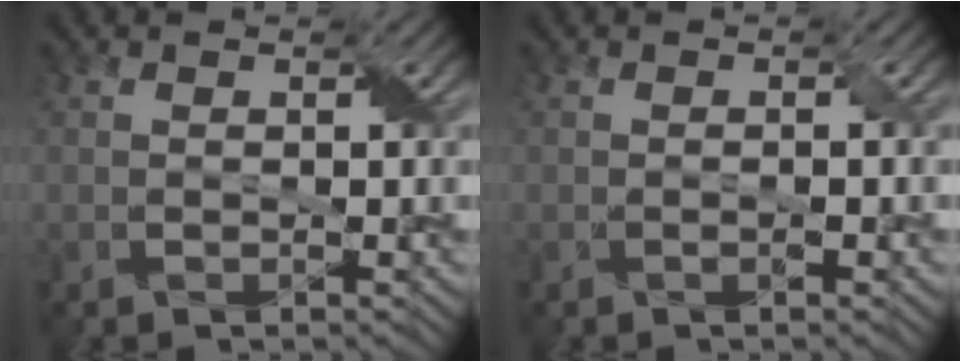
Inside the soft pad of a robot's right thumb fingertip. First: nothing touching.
{"total": 1.1, "force": [-0.3, 0.2, 1.0], "torque": [-0.020, 0.001, -0.005]}